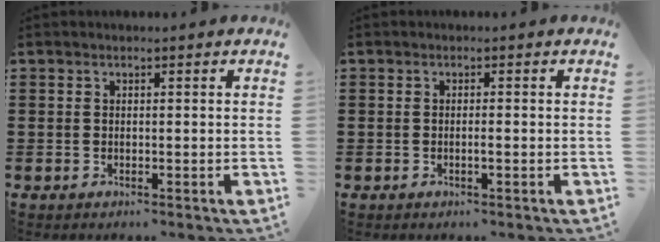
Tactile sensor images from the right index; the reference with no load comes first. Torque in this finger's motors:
{"motor_torque": [-0.09, -0.04, 0.00, 0.00]}